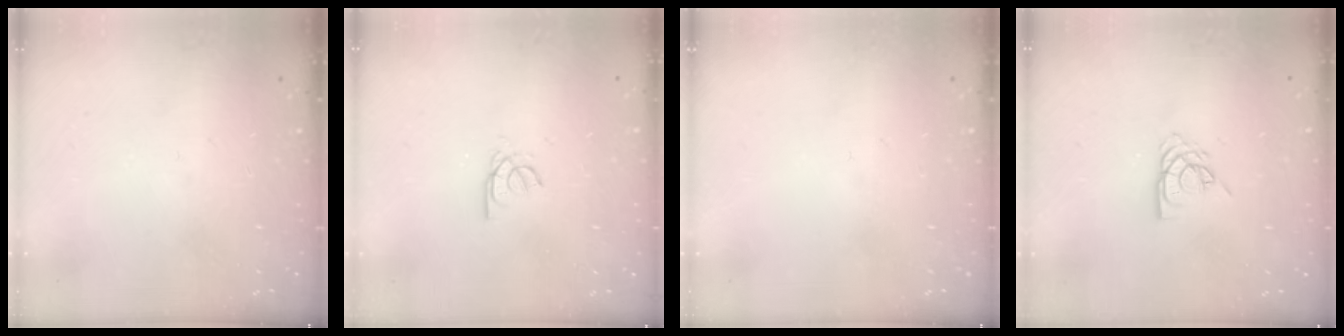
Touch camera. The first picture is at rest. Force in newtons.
{"total": 2.6, "press": 2.6, "slide": 0.4}
{"total": 0.0}
{"total": 7.9, "press": 7.8, "slide": 0.9}